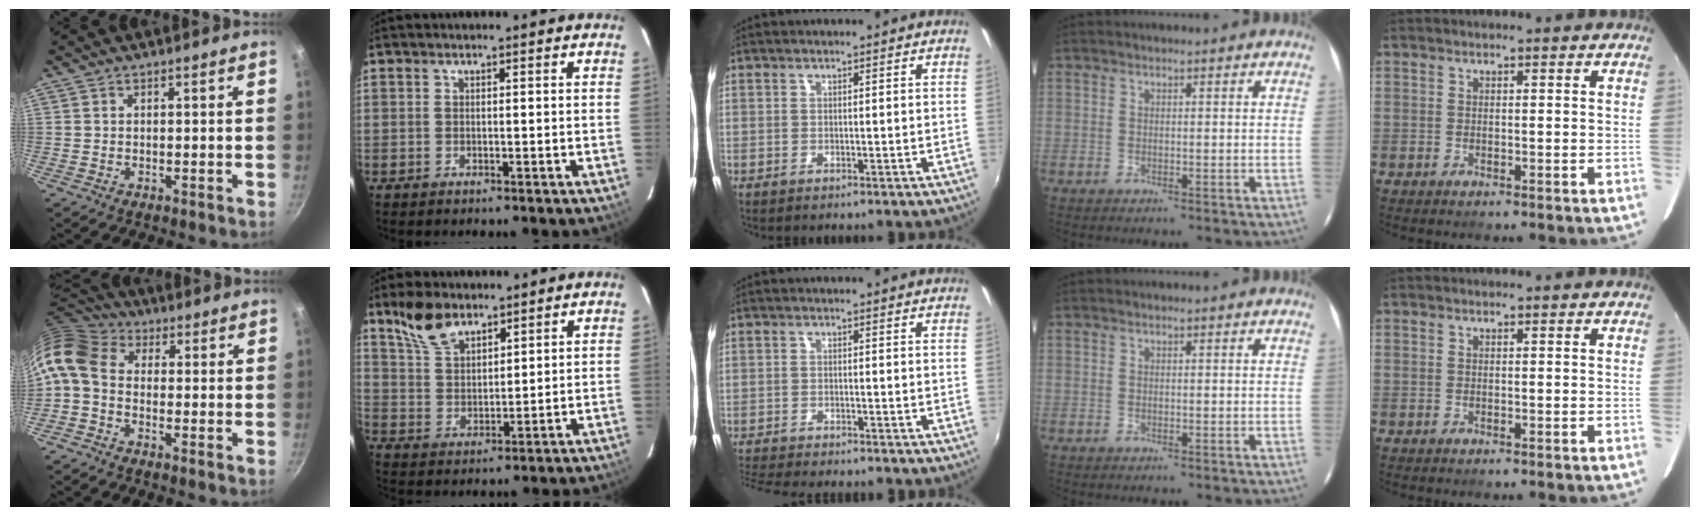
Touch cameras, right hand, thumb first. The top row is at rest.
{"thumb": {"total": 10.7, "force": [-0.2, 7.9, 7.2], "torque": [-0.147, 0.032, -0.023]}, "index": {"total": 8.5, "force": [6.3, 4.0, 4.2], "torque": [-0.081, 0.017, 0.127]}, "middle": {"total": 7.7, "force": [-7.3, 0.5, 2.5], "torque": [-0.074, -0.023, -0.125]}}